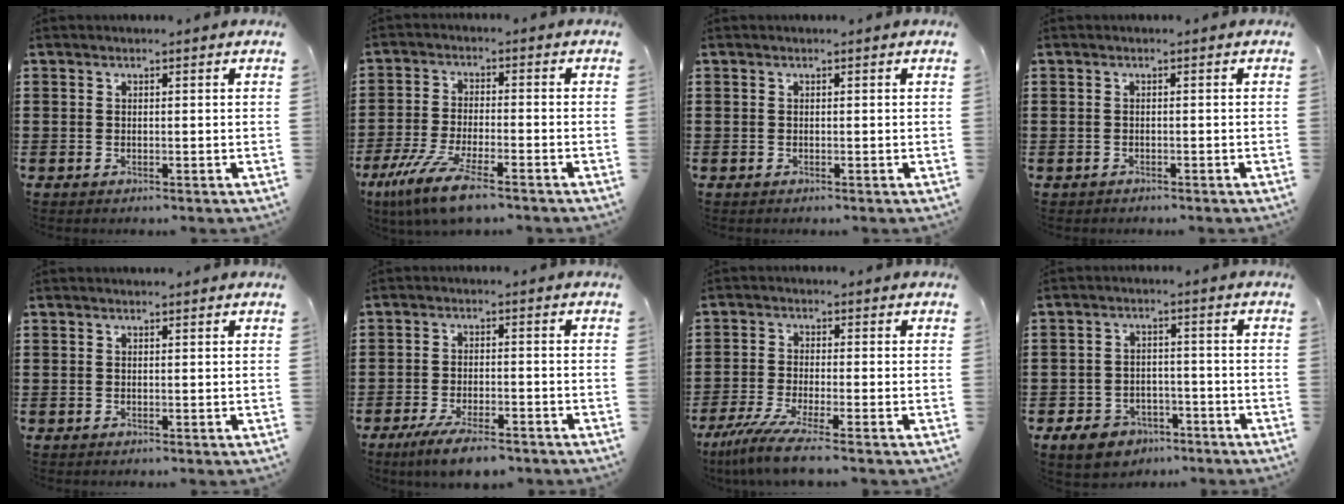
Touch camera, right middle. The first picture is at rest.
{"total": 8.6, "force": [-6.5, 1.2, 5.6], "torque": [-0.125, -0.011, -0.125]}
{"total": 0.0}
{"total": 0.6, "force": [-0.6, 0.1, -0.1], "torque": [0.000, -0.001, -0.013]}
{"total": 0.0}
{"total": 5.4, "force": [-4.5, 0.8, 2.9], "torque": [-0.059, -0.007, -0.084]}
{"total": 6.0, "force": [-4.6, 0.0, 3.9], "torque": [-0.100, -0.028, -0.091]}
{"total": 5.1, "force": [-4.3, 2.2, 1.6], "torque": [-0.036, 0.011, -0.084]}